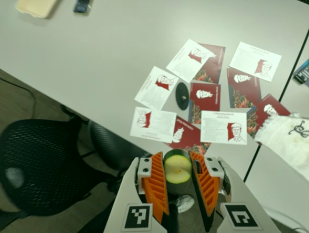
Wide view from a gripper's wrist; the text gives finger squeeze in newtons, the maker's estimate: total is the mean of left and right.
{"total": 10.8, "left": 10.7, "right": 10.9}